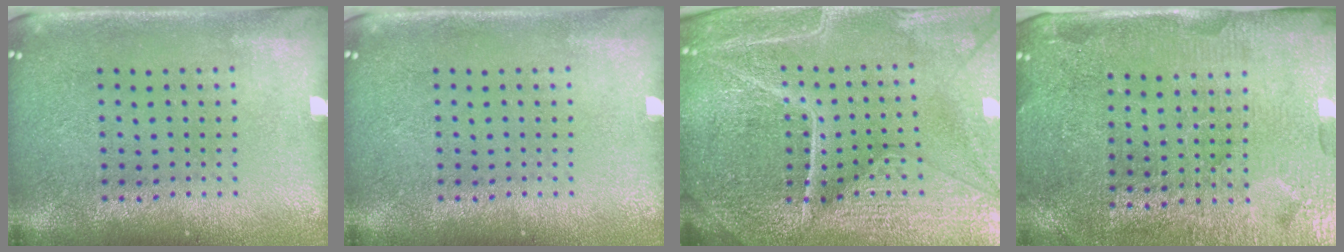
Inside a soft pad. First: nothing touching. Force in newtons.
{"total": 0.0}
{"total": 5.7, "press": 5.2, "slide": 2.2}
{"total": 4.3, "press": 4.0, "slide": 1.5}